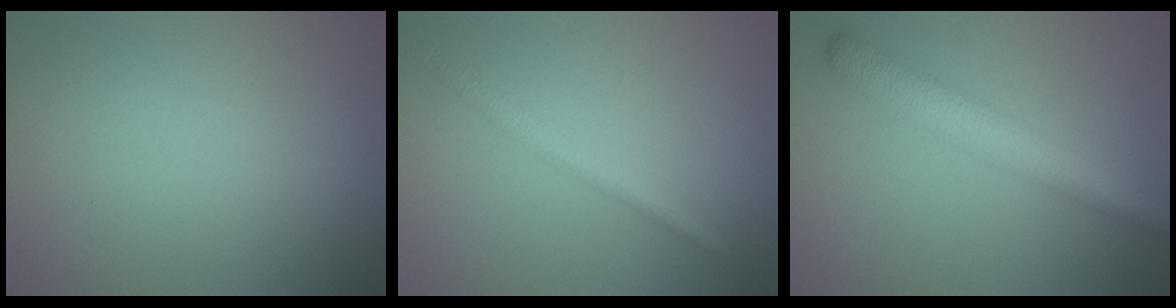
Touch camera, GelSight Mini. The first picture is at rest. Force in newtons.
{"total": 2.0, "press": 2.0, "slide": 0.1}
{"total": 4.9, "press": 4.9, "slide": 0.1}